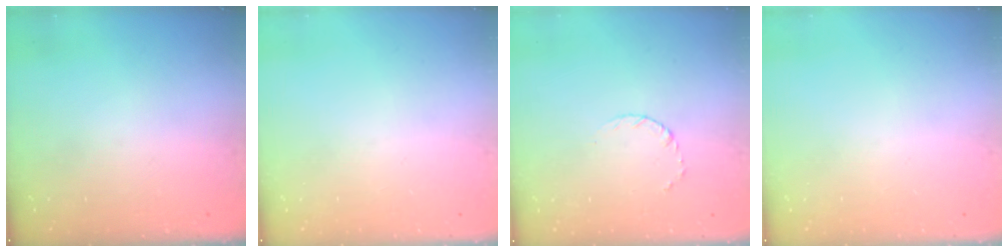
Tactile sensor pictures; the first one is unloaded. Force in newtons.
{"total": 0.0}
{"total": 3.1, "press": 3.1, "slide": 0.3}
{"total": 0.0}